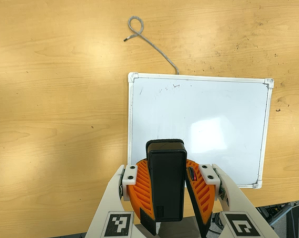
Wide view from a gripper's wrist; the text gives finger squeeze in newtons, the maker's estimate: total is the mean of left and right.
{"total": 10.4, "left": 10.1, "right": 10.7}